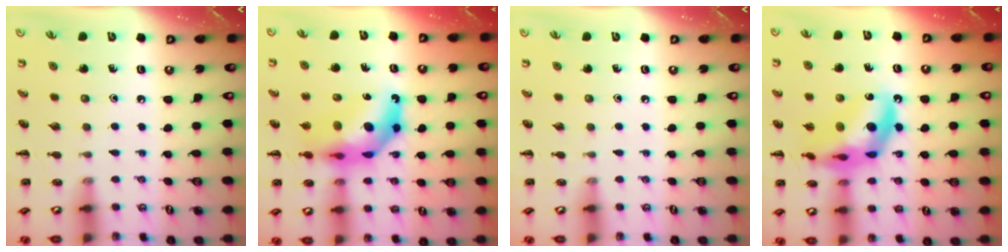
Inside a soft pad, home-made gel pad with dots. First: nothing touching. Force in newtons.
{"total": 13.5, "press": 12.9, "slide": 3.9}
{"total": 0.0}
{"total": 15.3, "press": 14.8, "slide": 3.9}